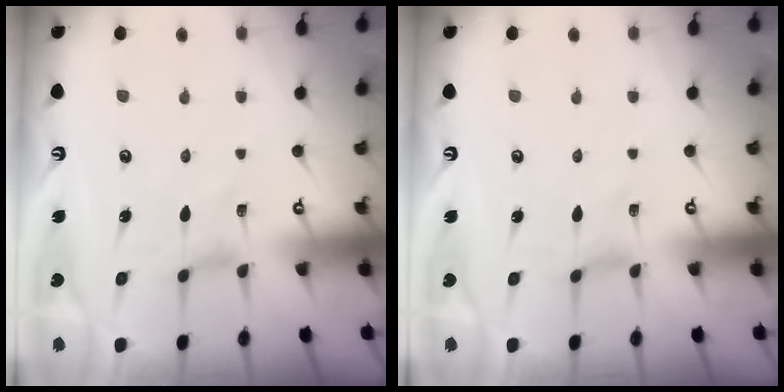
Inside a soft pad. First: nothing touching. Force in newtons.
{"total": 0.0}